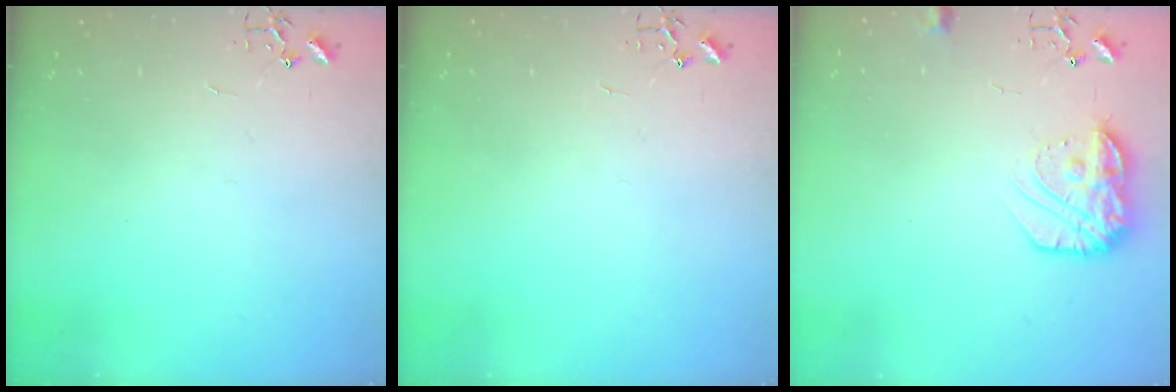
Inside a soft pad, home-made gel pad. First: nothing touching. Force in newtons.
{"total": 0.0}
{"total": 13.9, "press": 13.9, "slide": 1.0}